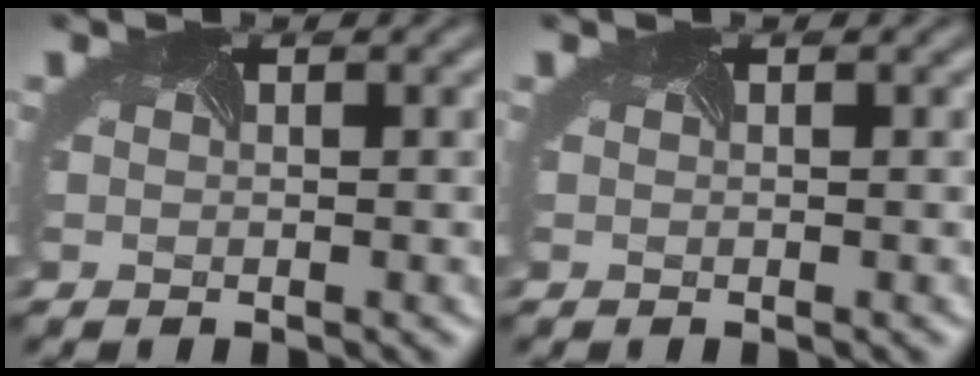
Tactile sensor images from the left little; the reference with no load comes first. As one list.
[{"total": 0.0}]